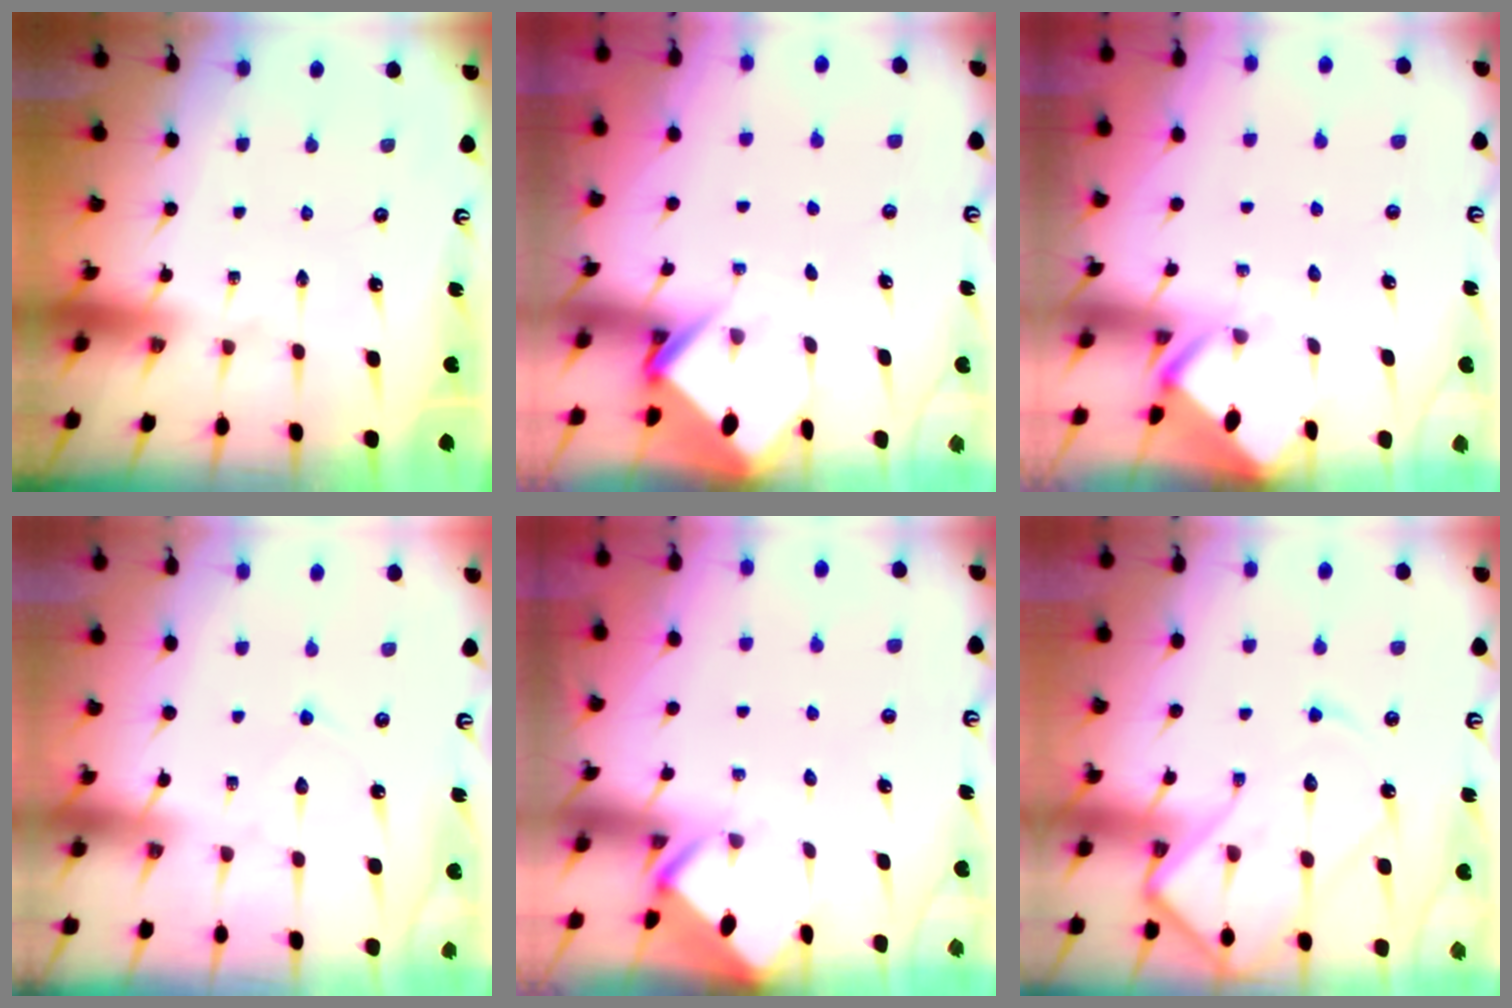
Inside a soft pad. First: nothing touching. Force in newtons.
{"total": 3.6, "press": 3.6, "slide": 0.2}
{"total": 3.0, "press": 3.0, "slide": 0.1}
{"total": 4.4, "press": 4.4, "slide": 0.5}
{"total": 3.5, "press": 3.5, "slide": 0.2}
{"total": 14.7, "press": 14.6, "slide": 1.4}